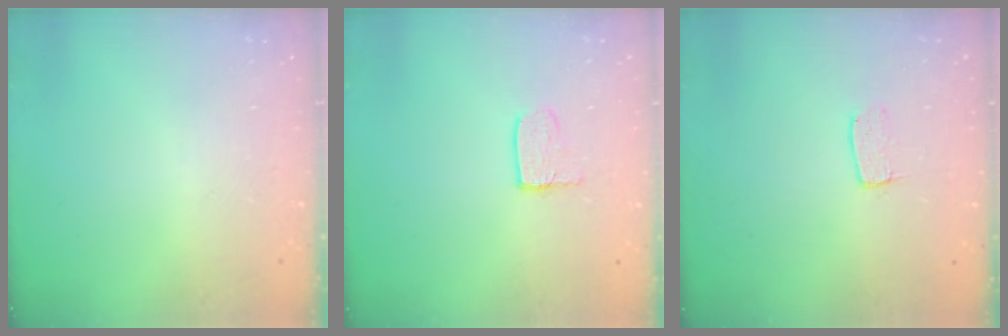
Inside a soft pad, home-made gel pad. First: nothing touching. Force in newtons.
{"total": 3.3, "press": 3.3, "slide": 0.3}
{"total": 3.6, "press": 3.6, "slide": 0.2}